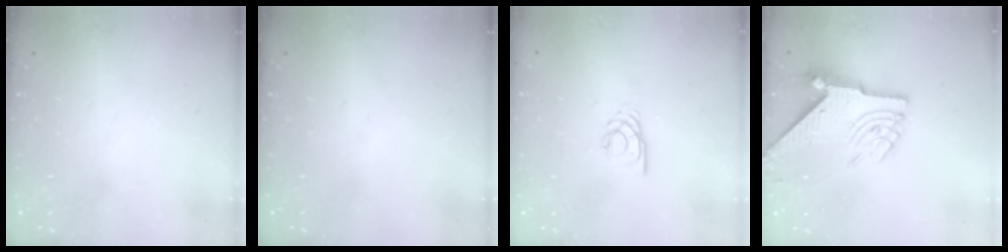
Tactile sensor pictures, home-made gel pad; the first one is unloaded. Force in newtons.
{"total": 0.0}
{"total": 2.1, "press": 2.1, "slide": 0.3}
{"total": 8.0, "press": 7.9, "slide": 1.2}